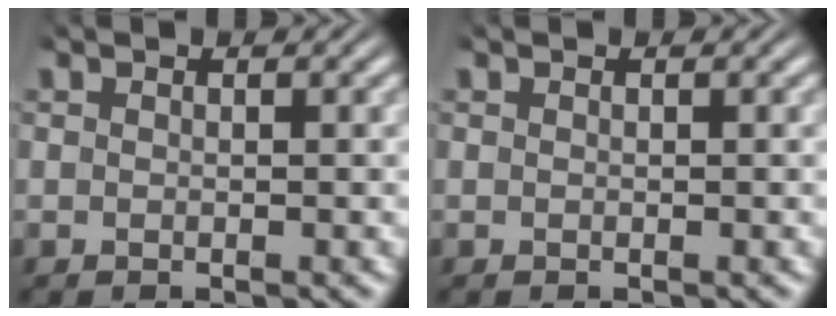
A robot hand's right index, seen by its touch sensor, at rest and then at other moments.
{"total": 0.0}